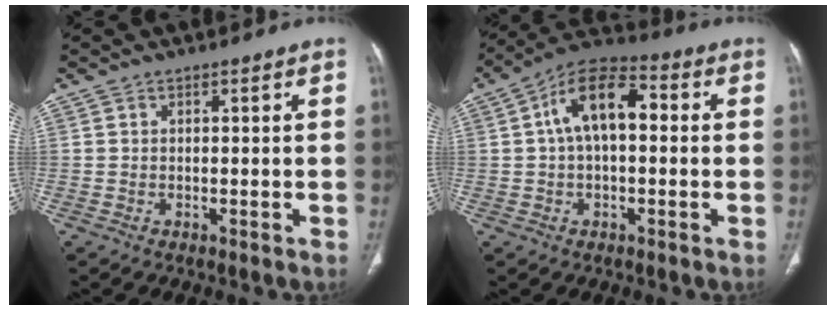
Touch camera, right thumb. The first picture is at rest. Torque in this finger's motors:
{"motor_torque": [1.58, 3.43, 1.14, -0.44, 0.14]}